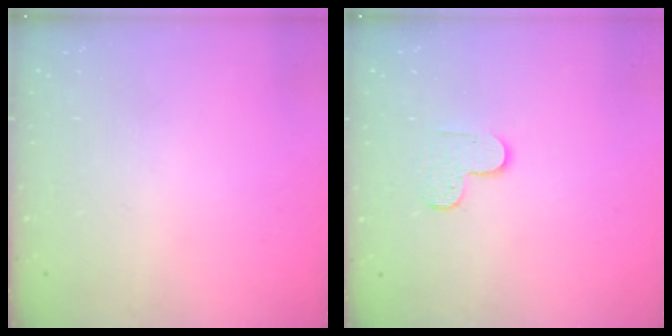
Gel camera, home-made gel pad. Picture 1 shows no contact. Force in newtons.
{"total": 3.8, "press": 3.8, "slide": 0.4}